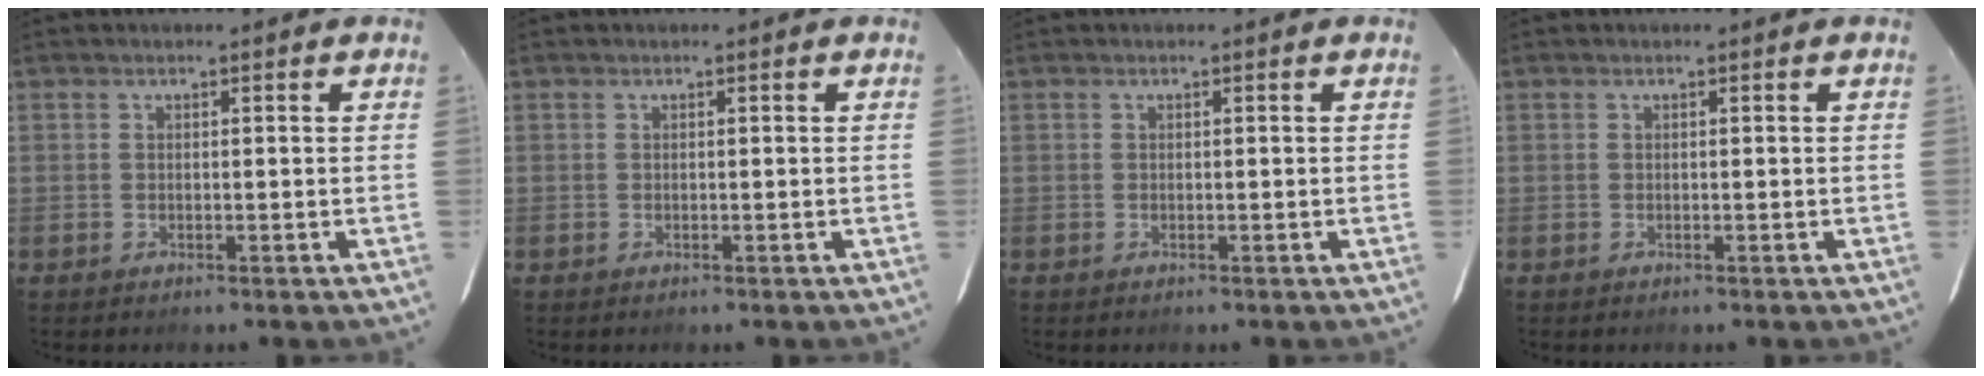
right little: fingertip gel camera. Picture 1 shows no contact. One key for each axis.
{"total": 0.0}
{"total": 0.0}
{"total": 0.0}